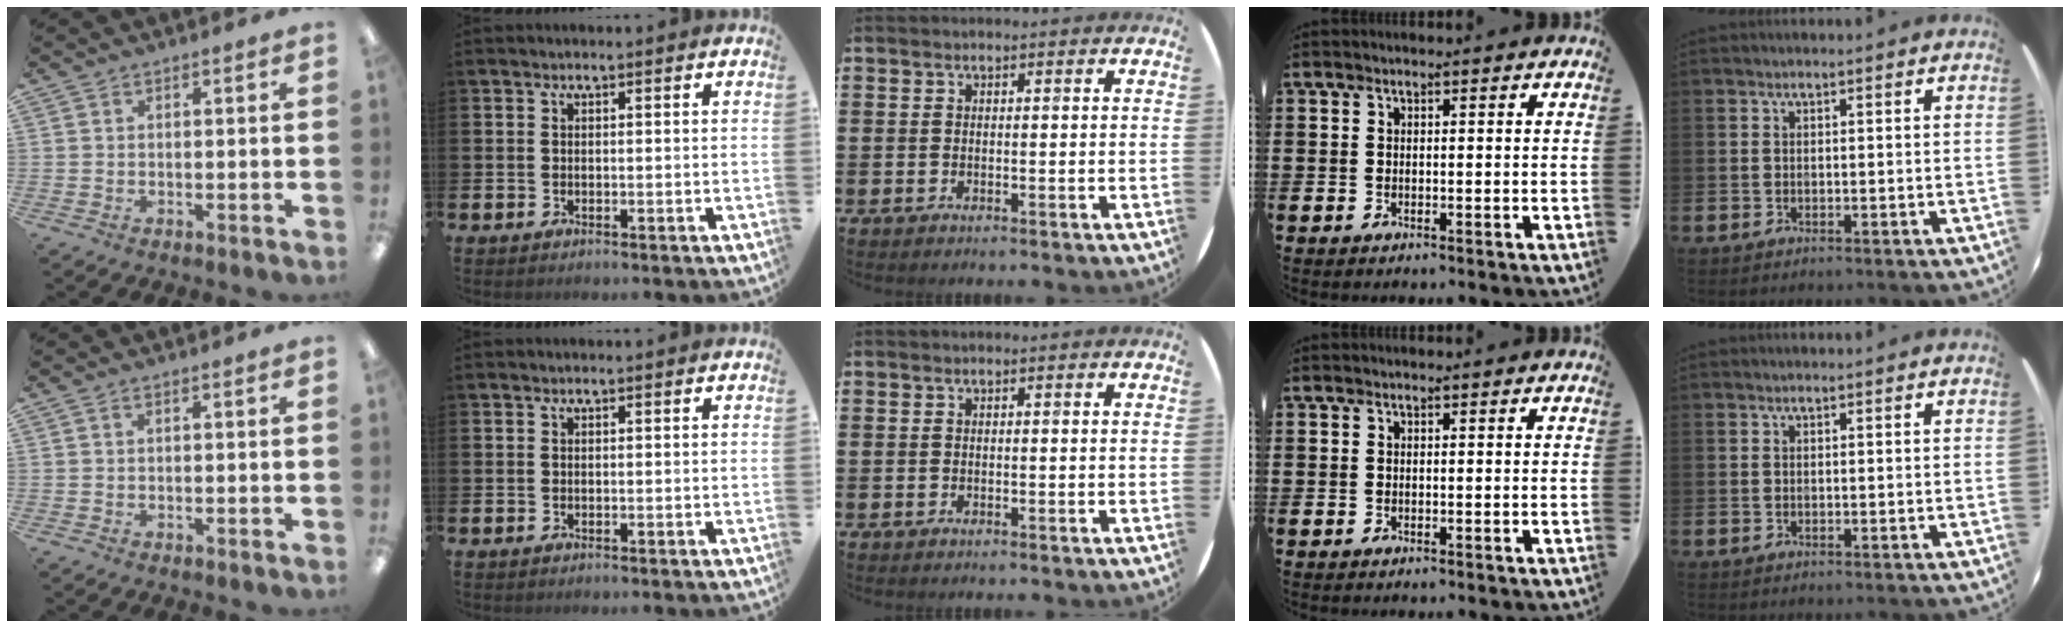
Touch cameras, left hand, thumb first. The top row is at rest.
{}